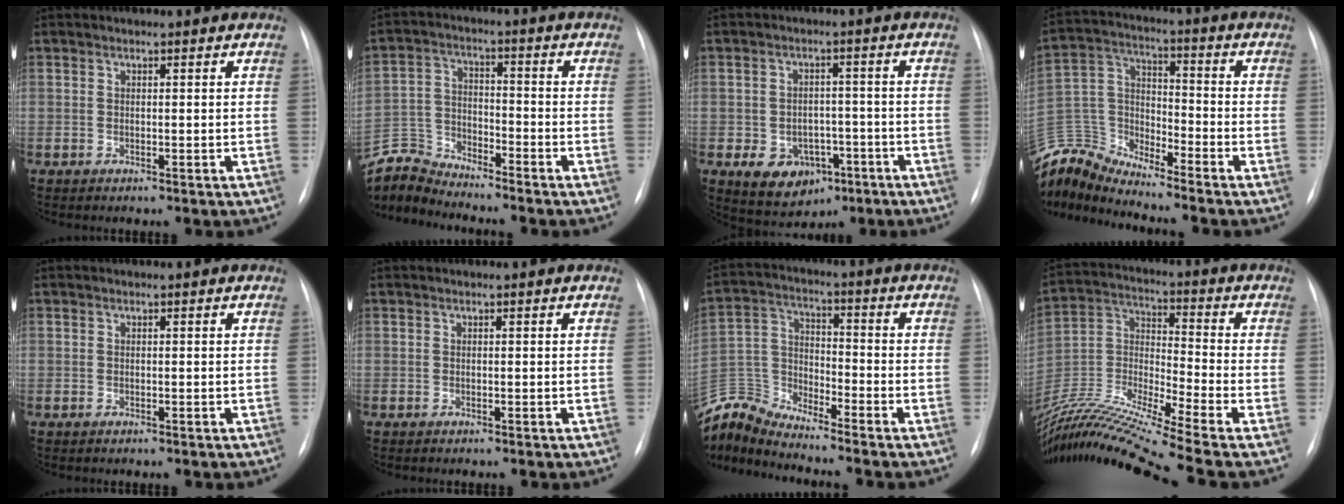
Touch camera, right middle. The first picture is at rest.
{"total": 7.8, "force": [-7.8, -0.1, -0.5], "torque": [0.004, 0.007, -0.153]}
{"total": 8.1, "force": [-3.7, 6.1, 4.1], "torque": [-0.065, 0.011, -0.046]}
{"total": 11.3, "force": [-11.3, 0.2, 0.7], "torque": [-0.023, 0.039, -0.226]}
{"total": 0.0}
{"total": 0.0}
{"total": 9.5, "force": [-9.5, -0.6, -0.4], "torque": [-0.006, 0.031, -0.193]}
{"total": 21.7, "force": [-18.5, -1.9, 11.2], "torque": [-0.253, -0.015, -0.345]}